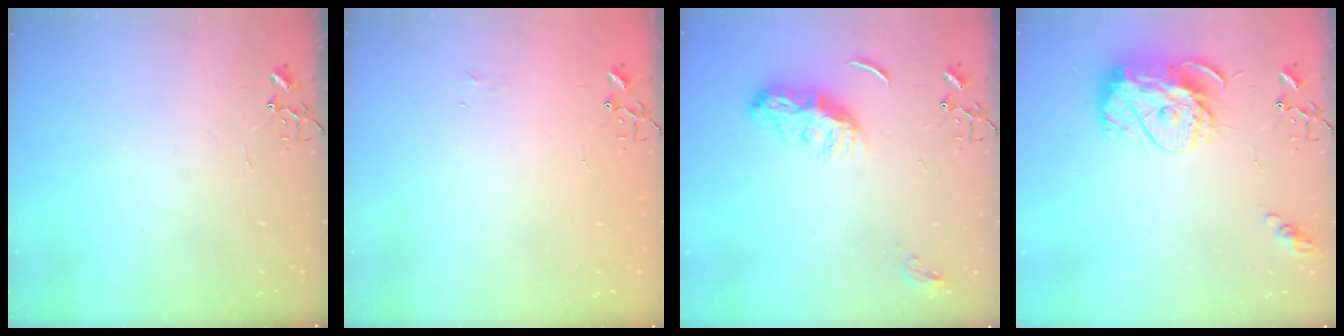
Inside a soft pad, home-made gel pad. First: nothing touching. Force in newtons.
{"total": 4.0, "press": 4.0, "slide": 0.5}
{"total": 8.7, "press": 8.7, "slide": 0.3}
{"total": 13.8, "press": 13.7, "slide": 1.2}